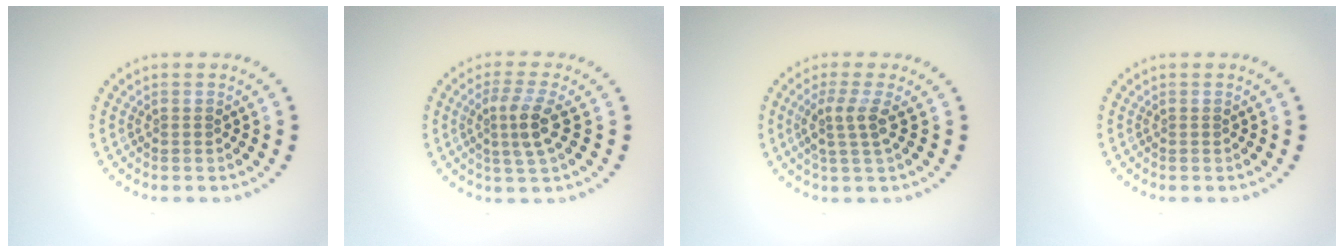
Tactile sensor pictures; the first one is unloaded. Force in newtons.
{"total": 2.9, "press": 2.6, "slide": 1.4}
{"total": 2.5, "press": 2.0, "slide": 1.6}
{"total": 0.0}